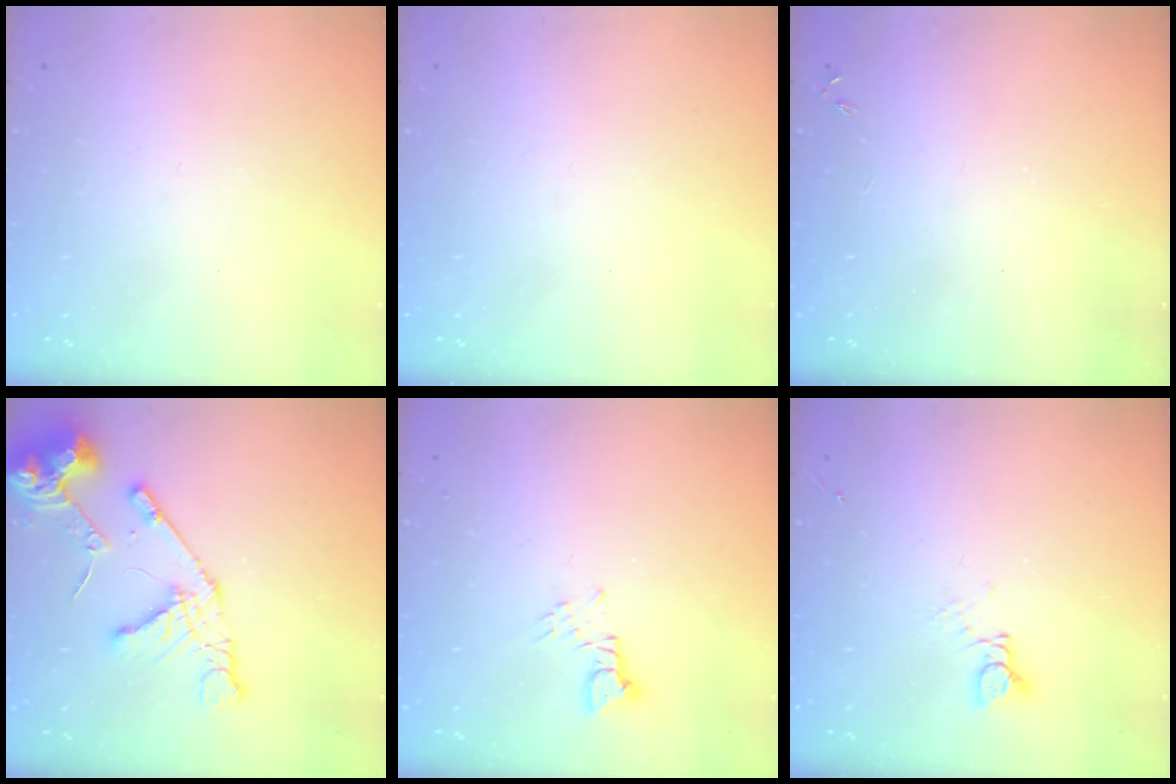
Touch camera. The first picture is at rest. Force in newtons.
{"total": 0.0}
{"total": 0.0}
{"total": 14.8, "press": 14.7, "slide": 1.9}
{"total": 2.4, "press": 2.4, "slide": 0.1}
{"total": 2.4, "press": 2.4, "slide": 0.2}